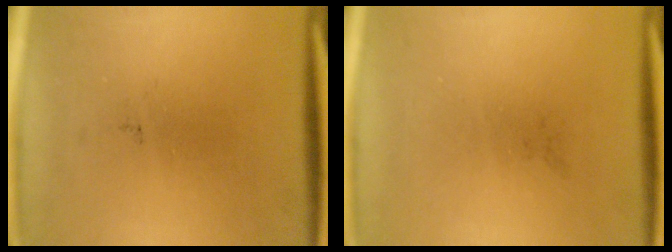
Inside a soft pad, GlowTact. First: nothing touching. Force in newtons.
{"total": 0.0}